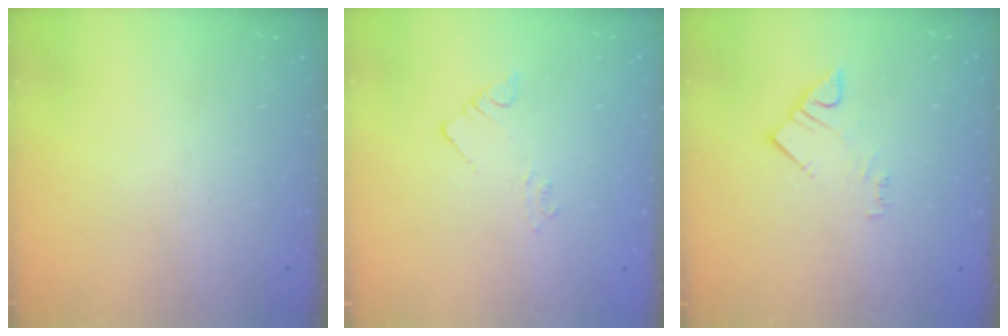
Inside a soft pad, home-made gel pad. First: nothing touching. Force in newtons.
{"total": 2.2, "press": 2.2, "slide": 0.1}
{"total": 3.7, "press": 3.7, "slide": 0.3}